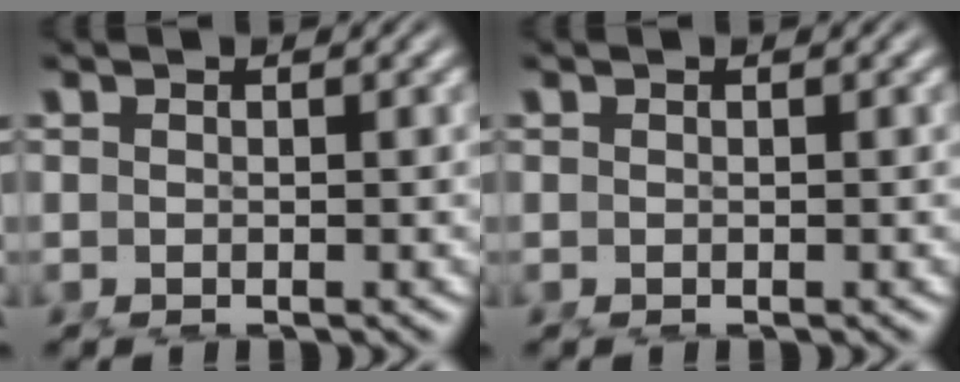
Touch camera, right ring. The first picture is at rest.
{"total": 0.0}